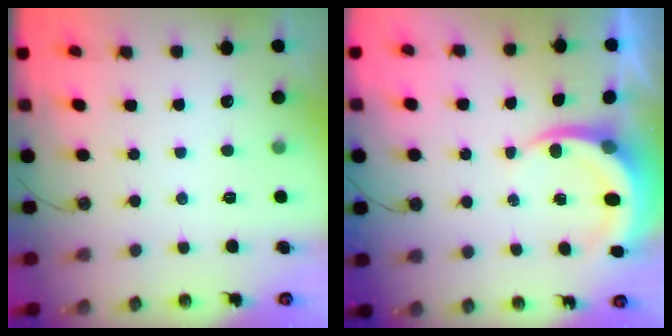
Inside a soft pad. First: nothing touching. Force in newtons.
{"total": 5.6, "press": 5.6, "slide": 0.4}